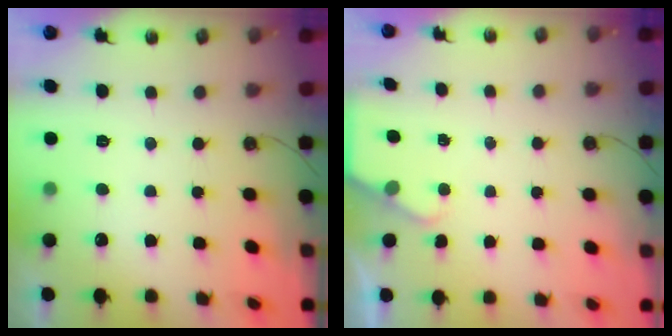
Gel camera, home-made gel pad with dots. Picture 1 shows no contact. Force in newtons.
{"total": 1.7, "press": 1.7, "slide": 0.3}